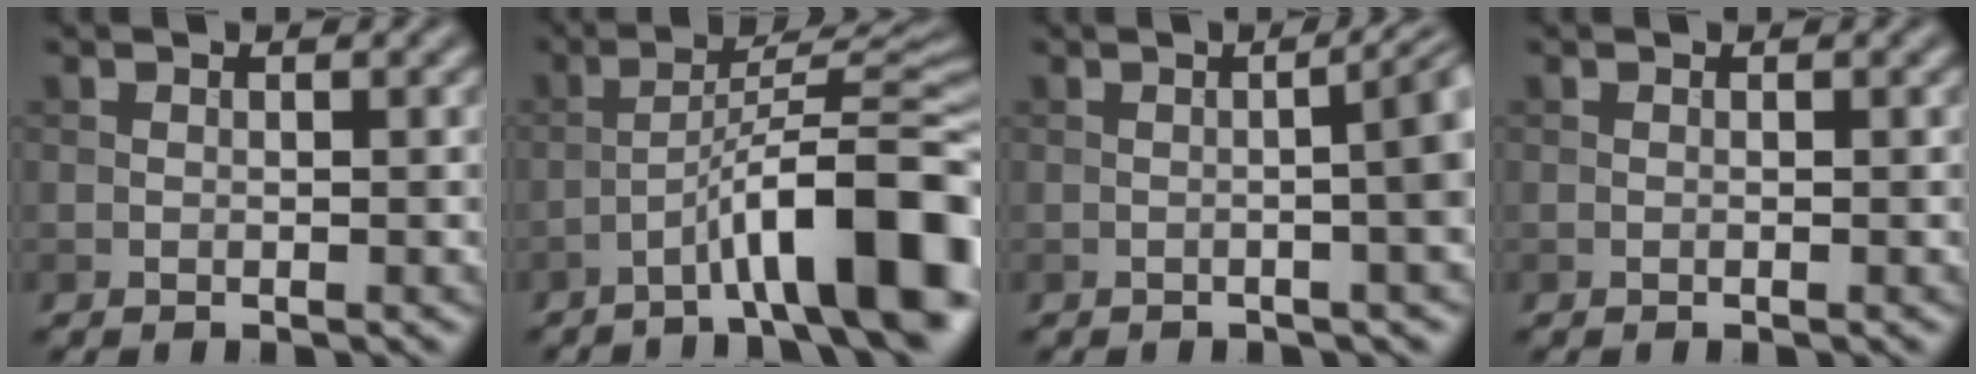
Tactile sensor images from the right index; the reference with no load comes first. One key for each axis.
{"total": 12.0, "fx": -5.5, "fy": 2.2, "fz": 10.5, "tx": -0.150, "ty": 0.022, "tz": -0.082}
{"total": 6.0, "fx": -0.1, "fy": 1.9, "fz": 5.7, "tx": -0.043, "ty": 0.012, "tz": -0.008}
{"total": 0.0}